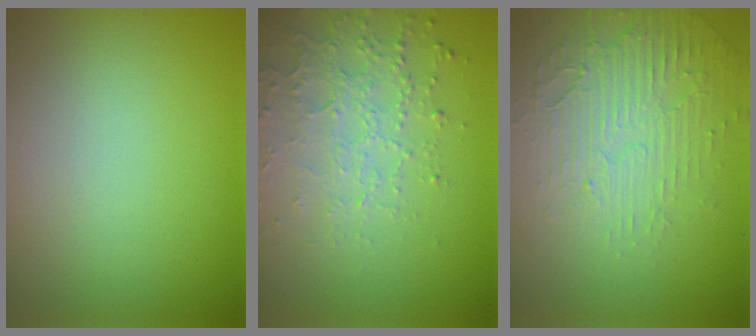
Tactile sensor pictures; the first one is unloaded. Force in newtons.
{"total": 4.6, "press": 3.2, "slide": 3.2}
{"total": 5.6, "press": 3.3, "slide": 4.5}